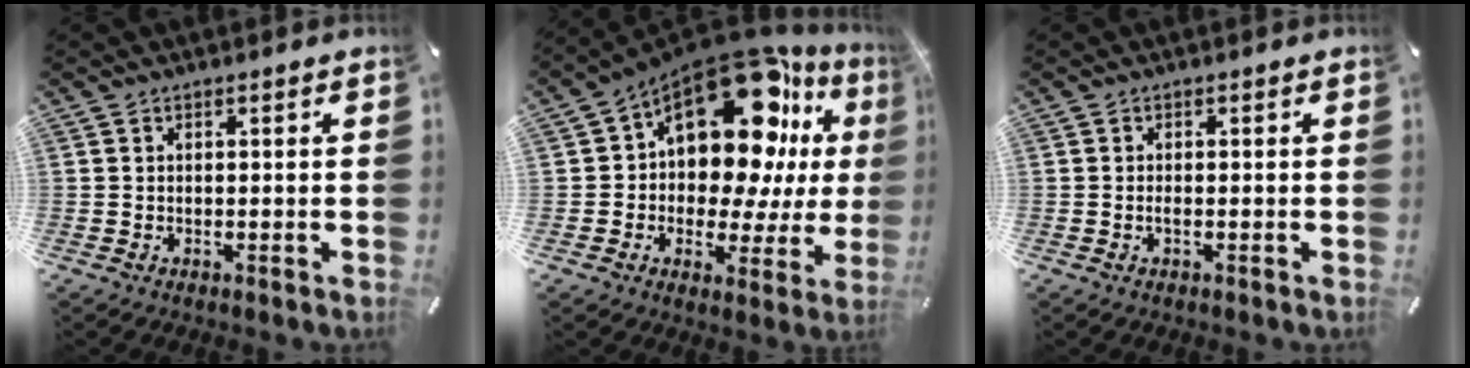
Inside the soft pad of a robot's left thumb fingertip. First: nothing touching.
{"total": 19.9, "force": [10.0, 10.5, 13.7], "torque": [-0.216, -0.090, 0.160]}
{"total": 1.0, "force": [-0.3, 0.3, 1.0], "torque": [-0.019, -0.001, -0.005]}